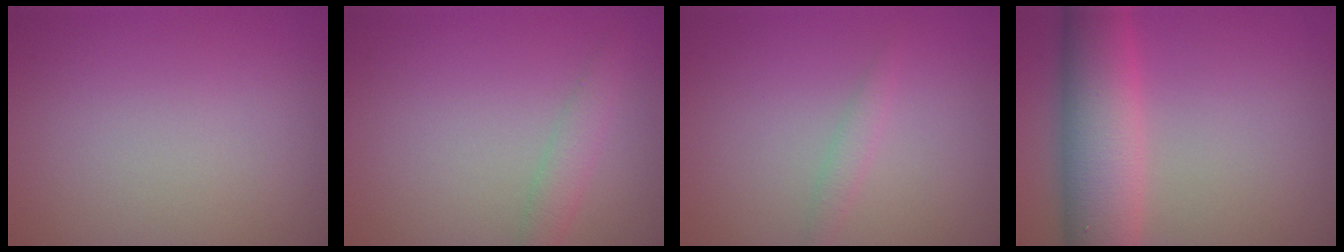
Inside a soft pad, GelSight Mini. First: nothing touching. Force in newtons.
{"total": 1.9, "press": 1.9, "slide": 0.2}
{"total": 1.2, "press": 1.2, "slide": 0.1}
{"total": 8.5, "press": 8.5, "slide": 0.5}